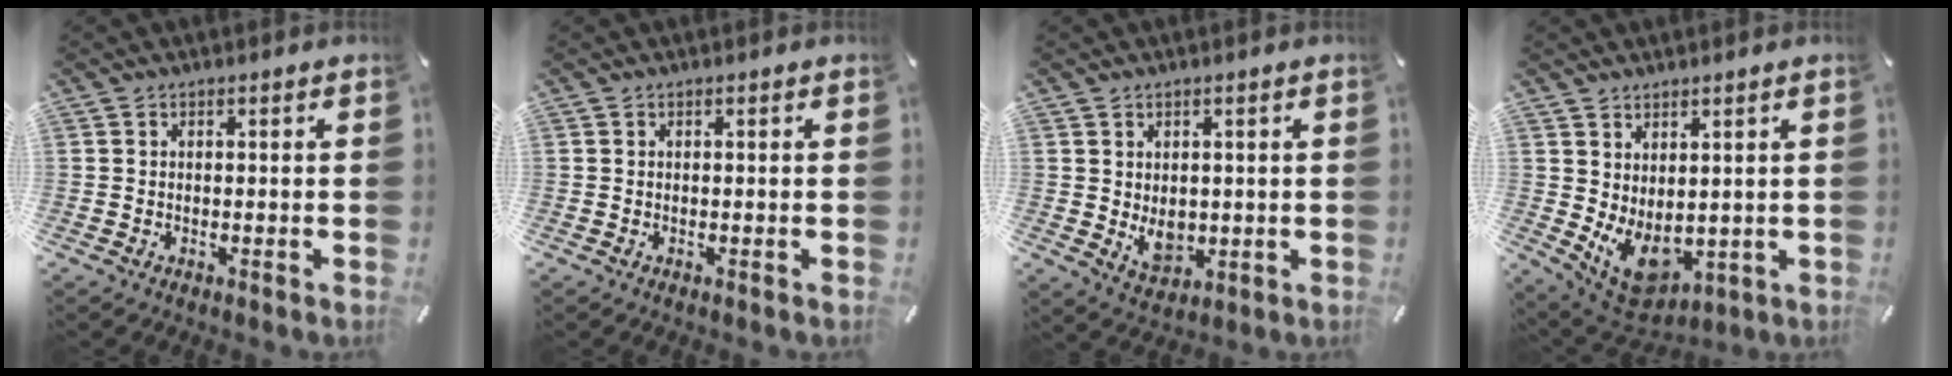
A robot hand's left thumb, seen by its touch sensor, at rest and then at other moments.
{"total": 0.0}
{"total": 5.7, "force": [0.2, 4.5, 3.4], "torque": [-0.050, -0.007, 0.006]}
{"total": 7.2, "force": [0.0, 5.6, 4.6], "torque": [-0.076, -0.020, 0.007]}